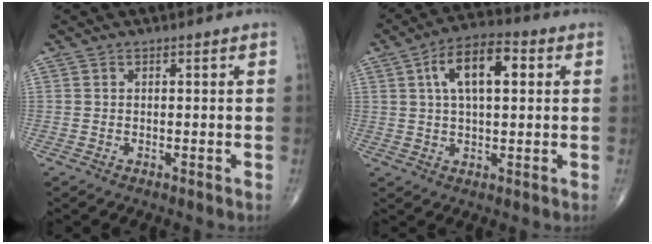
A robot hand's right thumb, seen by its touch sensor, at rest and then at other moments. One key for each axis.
{"total": 11.1, "fx": 2.9, "fy": 5.1, "fz": 9.4, "tx": -0.152, "ty": 0.015, "tz": 0.043}